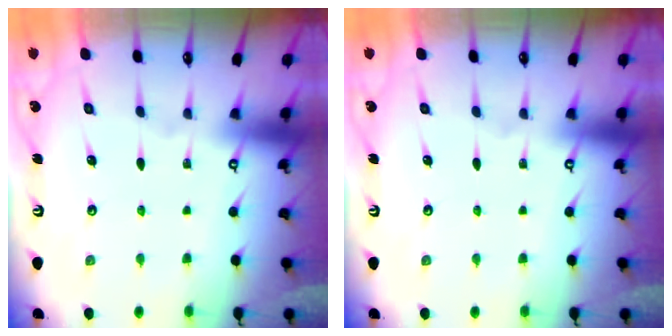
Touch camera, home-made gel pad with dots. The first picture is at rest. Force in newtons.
{"total": 0.0}